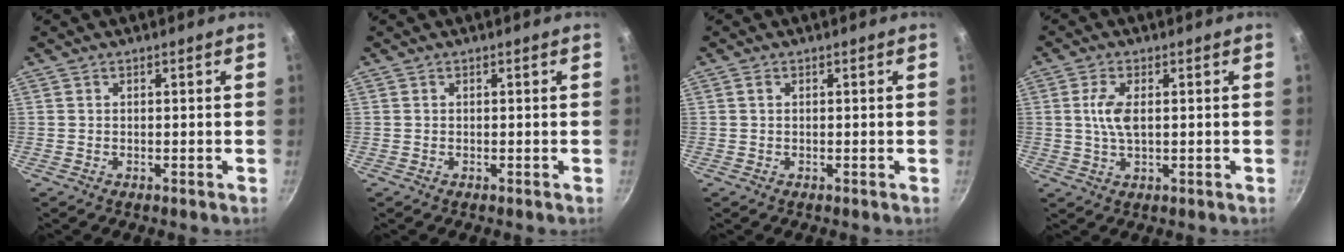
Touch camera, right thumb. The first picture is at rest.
{"total": 0.0}
{"total": 0.5, "force": [0.2, 0.3, 0.4], "torque": [-0.008, 0.002, 0.003]}
{"total": 5.0, "force": [0.6, 2.2, 4.4], "torque": [-0.093, 0.002, 0.012]}